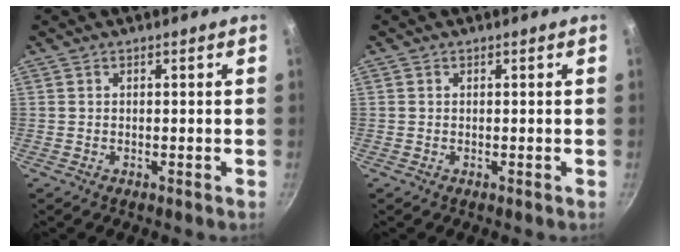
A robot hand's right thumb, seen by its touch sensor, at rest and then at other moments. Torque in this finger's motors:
{"motor_torque": [0.22, 0.11, -0.56, 0.47, -0.02]}